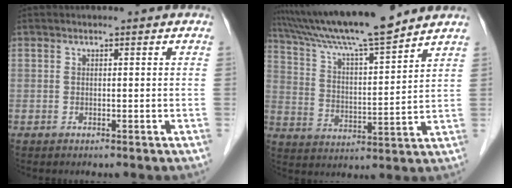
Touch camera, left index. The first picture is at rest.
{"total": 15.3, "force": [13.5, -0.4, 7.2], "torque": [-0.131, 0.006, 0.229]}